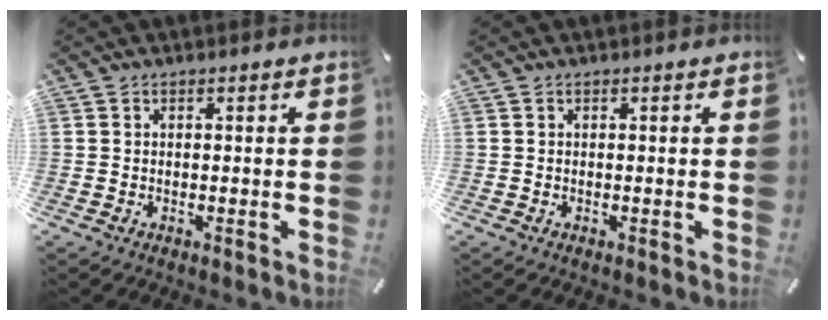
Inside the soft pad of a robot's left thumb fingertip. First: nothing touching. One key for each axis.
{"total": 0.0}